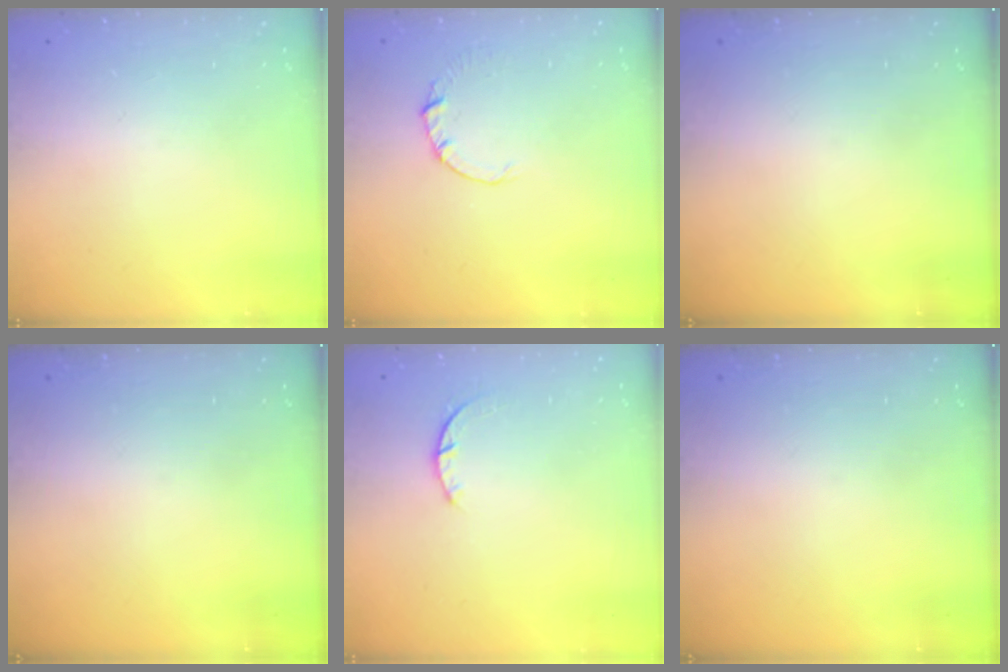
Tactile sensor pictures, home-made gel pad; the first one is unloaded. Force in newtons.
{"total": 0.5, "press": 0.5, "slide": 0.1}
{"total": 0.0}
{"total": 0.0}
{"total": 1.2, "press": 1.2, "slide": 0.3}
{"total": 0.0}